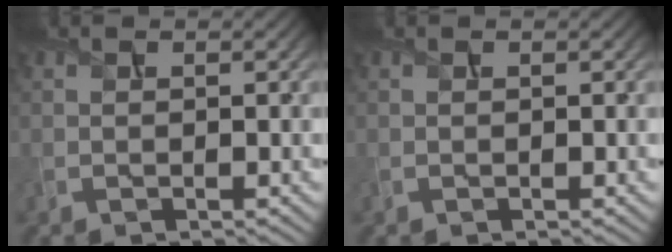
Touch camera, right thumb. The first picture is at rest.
{"total": 0.0}